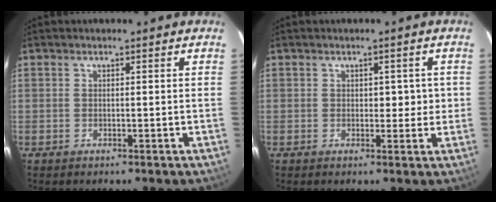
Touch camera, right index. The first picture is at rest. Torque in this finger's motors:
{"motor_torque": [0.17, -0.02, 0.11, 0.02]}